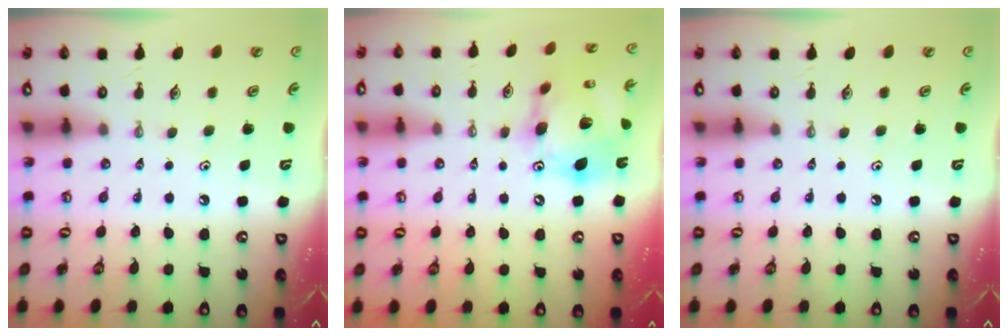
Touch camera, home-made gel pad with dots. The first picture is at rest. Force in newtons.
{"total": 17.3, "press": 17.2, "slide": 1.8}
{"total": 0.0}